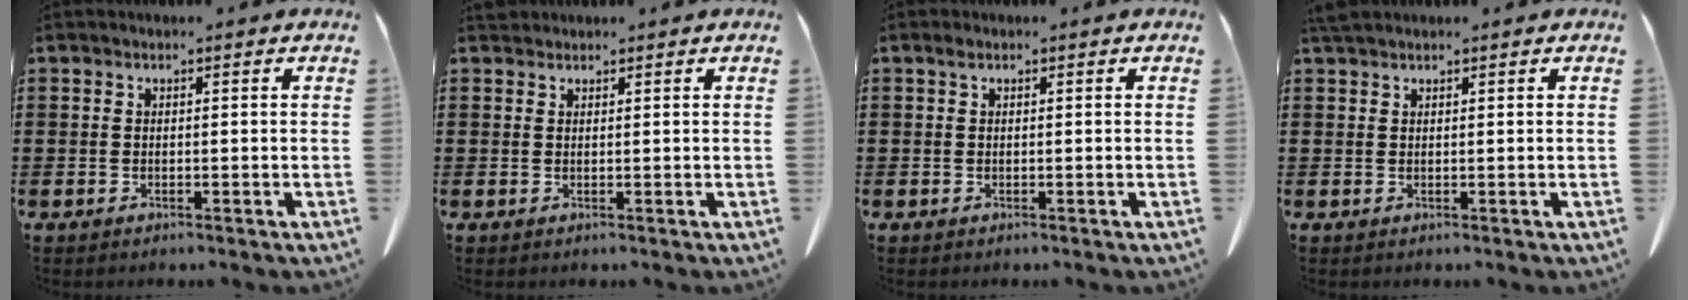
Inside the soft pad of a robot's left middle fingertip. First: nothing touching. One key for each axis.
{"total": 1.3, "fx": 1.2, "fy": 0.4, "fz": 0.3, "tx": -0.010, "ty": 0.002, "tz": 0.023}
{"total": 0.7, "fx": 0.3, "fy": 0.5, "fz": 0.4, "tx": -0.011, "ty": 0.004, "tz": 0.006}
{"total": 1.4, "fx": 1.3, "fy": 0.1, "fz": 0.6, "tx": -0.015, "ty": -0.001, "tz": 0.025}